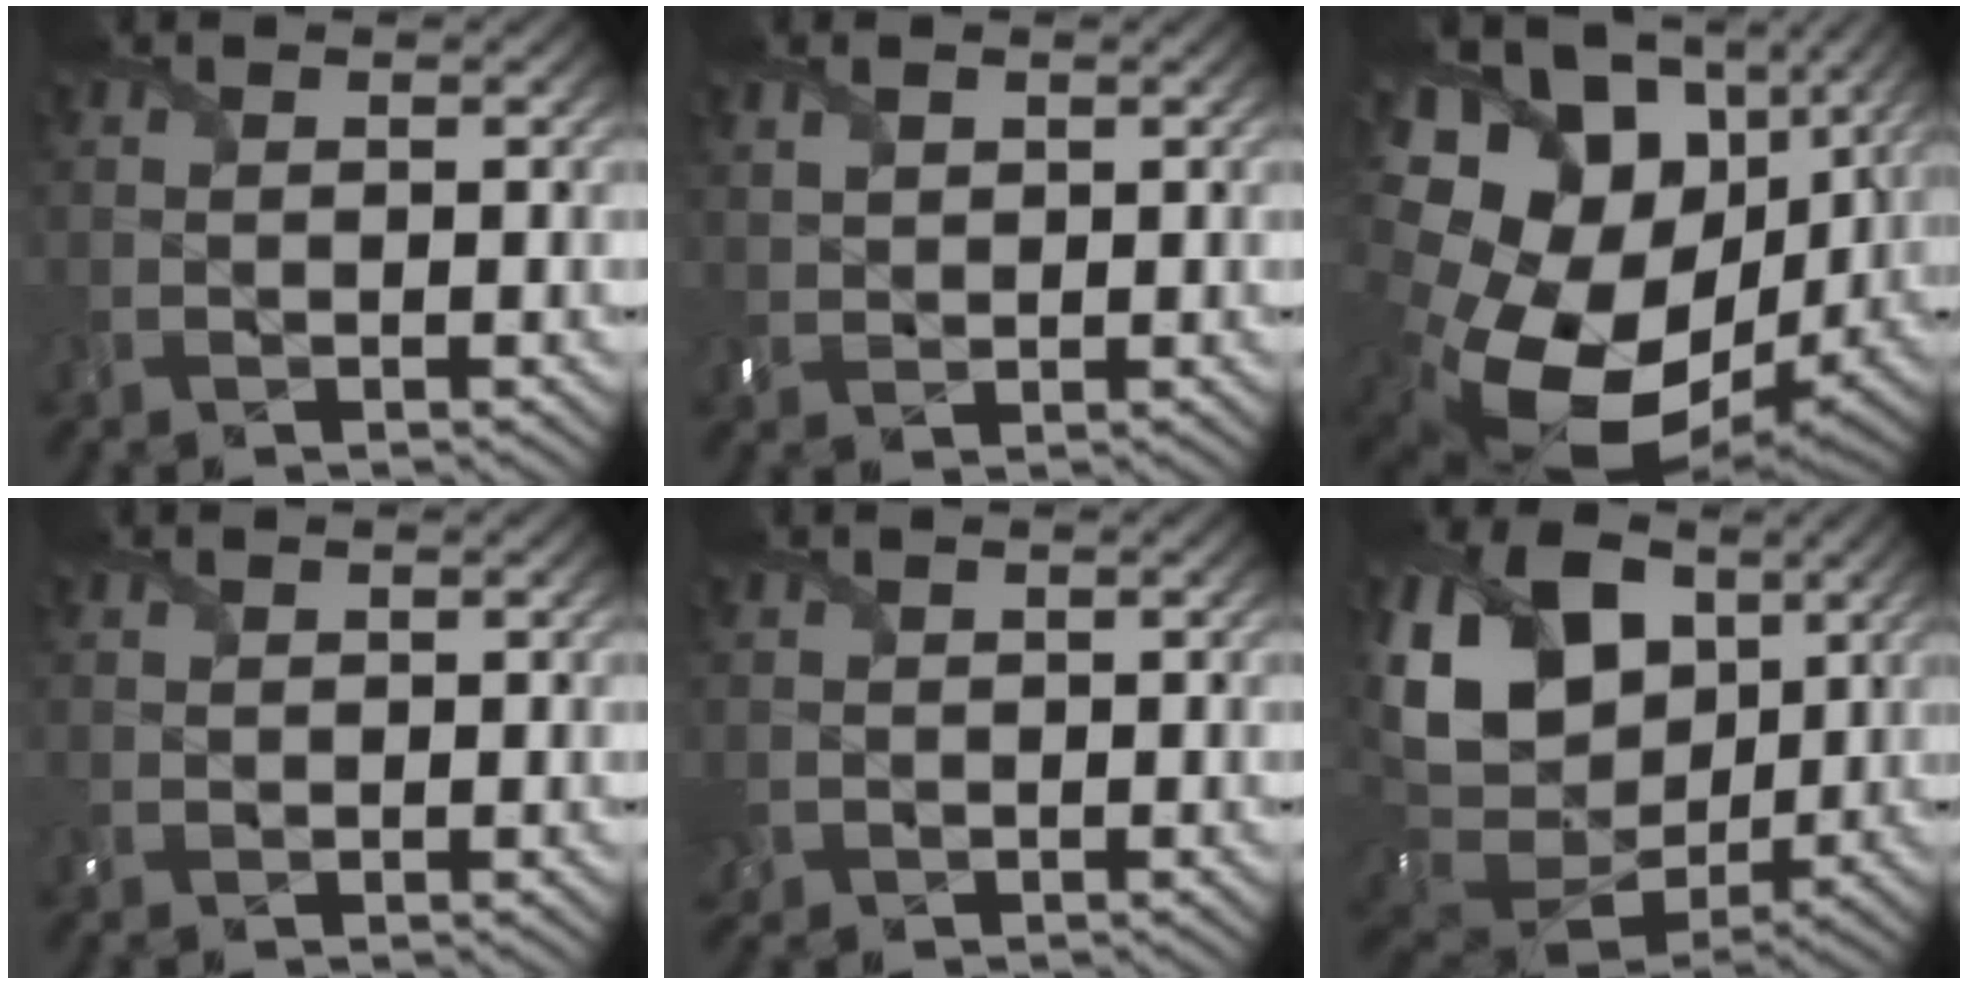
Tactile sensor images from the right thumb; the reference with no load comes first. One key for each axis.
{"total": 2.2, "fx": 1.2, "fy": 1.4, "fz": 1.1, "tx": -0.032, "ty": 0.001, "tz": 0.025}
{"total": 20.5, "fx": 0.3, "fy": 15.5, "fz": 13.4, "tx": -0.310, "ty": -0.058, "tz": 0.059}
{"total": 0.7, "fx": 0.6, "fy": 0.4, "fz": 0.2, "tx": -0.010, "ty": 0.002, "tz": 0.014}
{"total": 1.9, "fx": 0.3, "fy": 1.9, "fz": 0.5, "tx": -0.026, "ty": -0.004, "tz": 0.001}
{"total": 17.4, "fx": 4.7, "fy": 12.5, "fz": 11.1, "tx": -0.268, "ty": 0.008, "tz": 0.104}